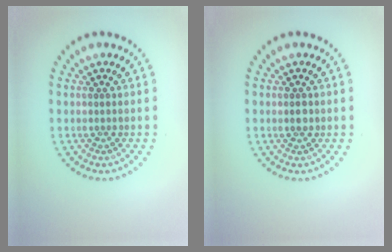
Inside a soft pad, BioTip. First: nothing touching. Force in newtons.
{"total": 0.8, "press": 0.7, "slide": 0.3}